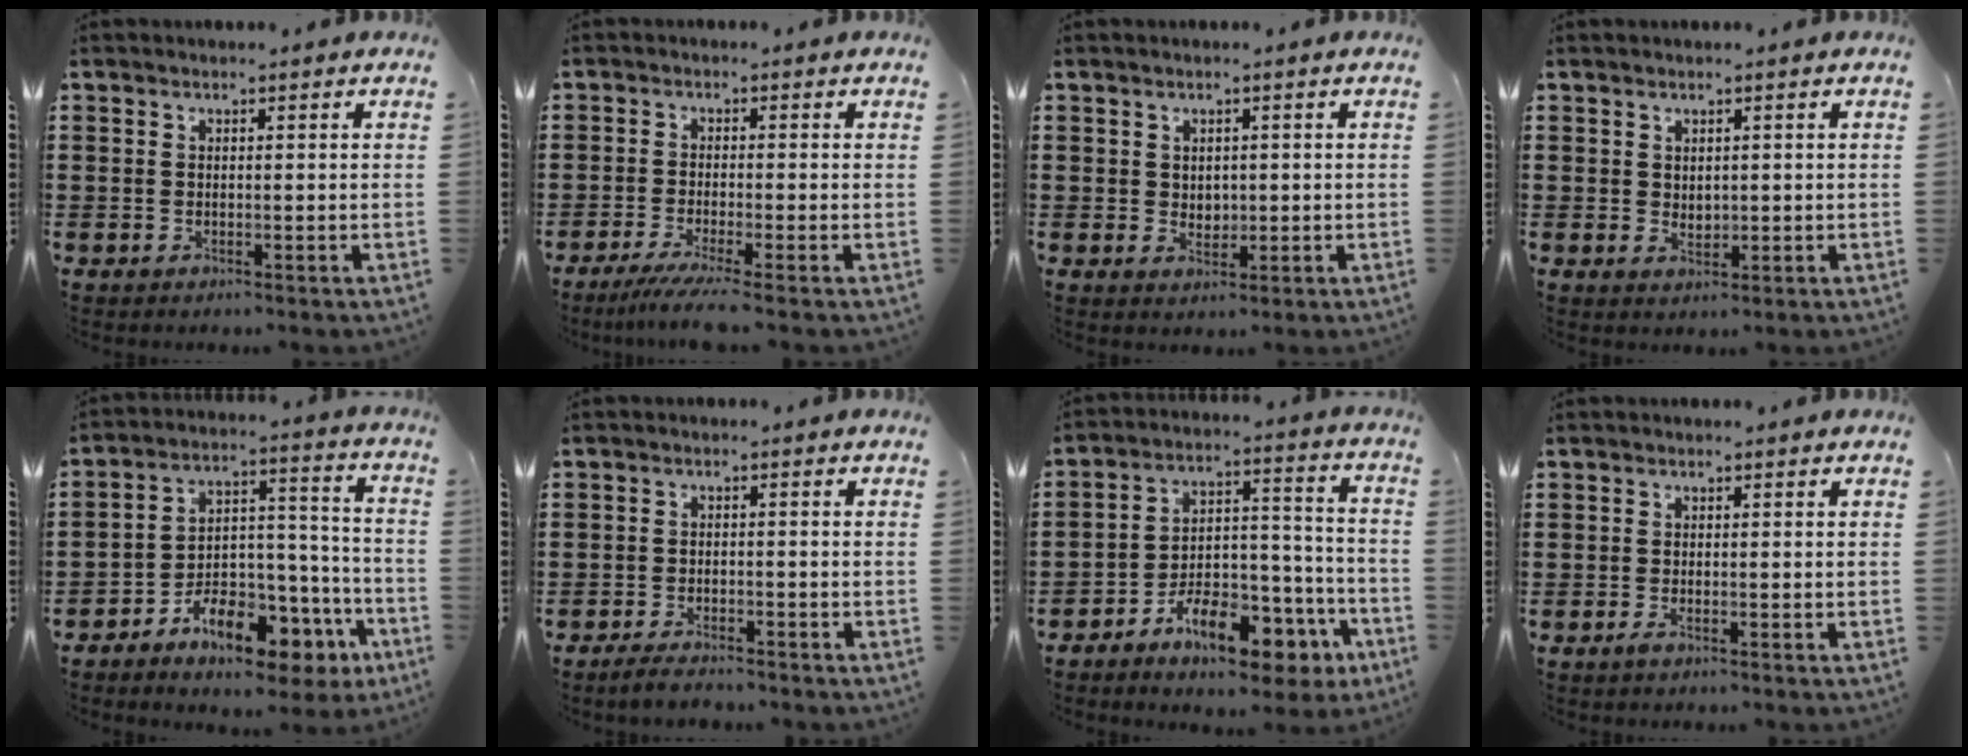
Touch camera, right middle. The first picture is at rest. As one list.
[{"total": 3.5, "force": [-2.7, -0.4, 2.2], "torque": [-0.051, -0.018, -0.052]}, {"total": 1.9, "force": [0.5, 1.6, 0.8], "torque": [-0.011, 0.004, 0.006]}, {"total": 1.4, "force": [0.7, 1.0, 0.7], "torque": [-0.007, 0.001, 0.010]}, {"total": 10.4, "force": [-7.4, 4.9, 5.4], "torque": [-0.085, 0.032, -0.130]}, {"total": 2.6, "force": [-2.4, 0.3, 0.7], "torque": [-0.020, 0.001, -0.052]}, {"total": 11.3, "force": [-8.0, 4.9, 6.3], "torque": [-0.097, 0.040, -0.141]}, {"total": 0.8, "force": [-0.5, 0.1, 0.6], "torque": [-0.015, -0.006, -0.007]}]